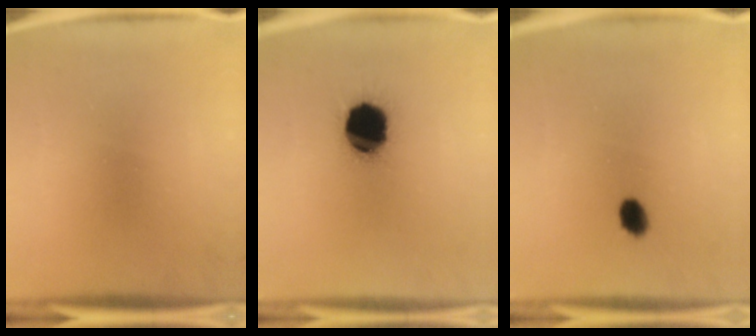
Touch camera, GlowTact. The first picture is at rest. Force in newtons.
{"total": 16.7}
{"total": 3.2}